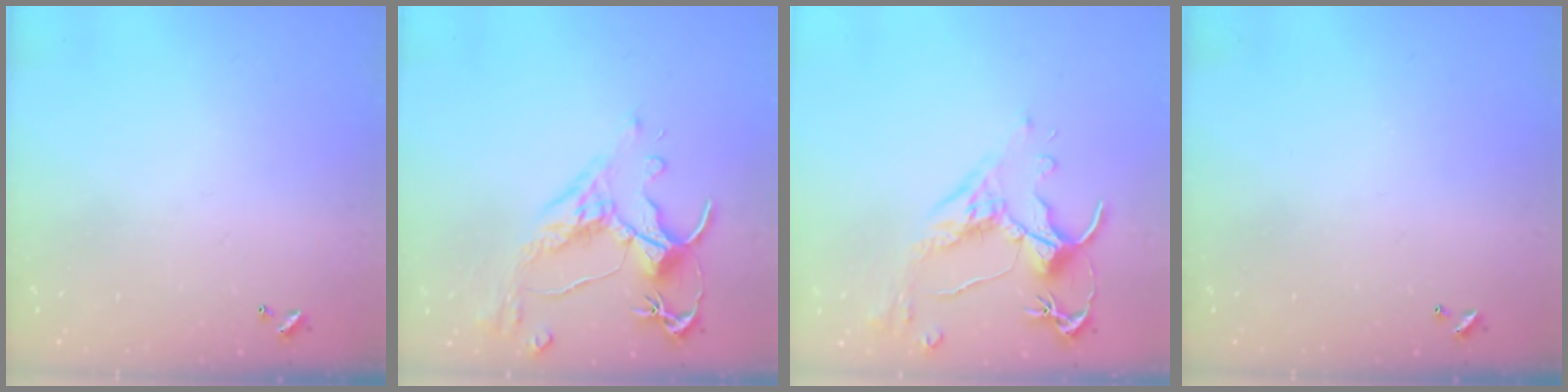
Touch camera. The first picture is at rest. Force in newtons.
{"total": 3.1, "press": 2.9, "slide": 1.3}
{"total": 2.5, "press": 2.1, "slide": 1.4}
{"total": 0.0}